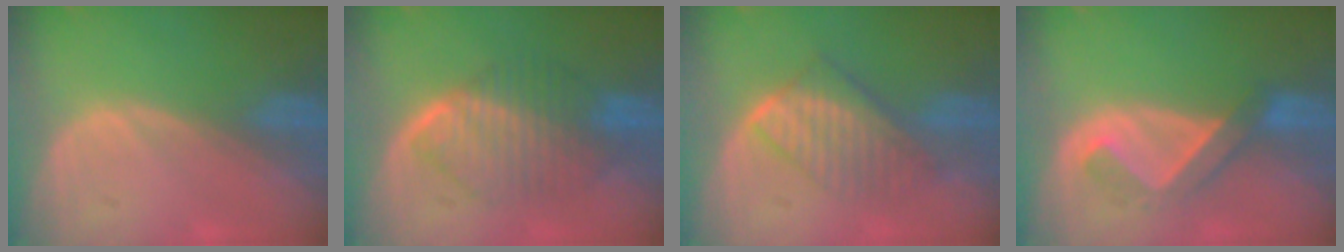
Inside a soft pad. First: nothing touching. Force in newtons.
{"total": 7.5, "press": 7.5, "slide": 0.4}
{"total": 6.6, "press": 6.4, "slide": 1.8}
{"total": 5.1, "press": 4.7, "slide": 2.0}